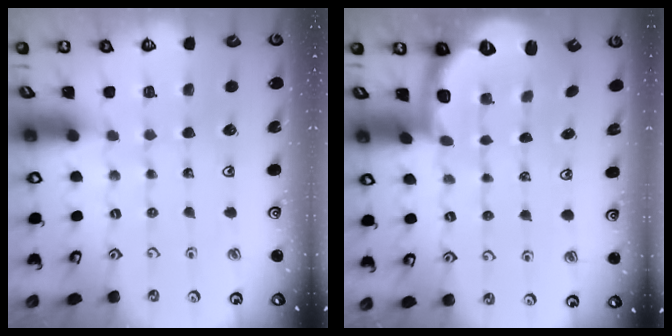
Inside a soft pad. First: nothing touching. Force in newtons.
{"total": 2.7, "press": 1.6, "slide": 2.1}